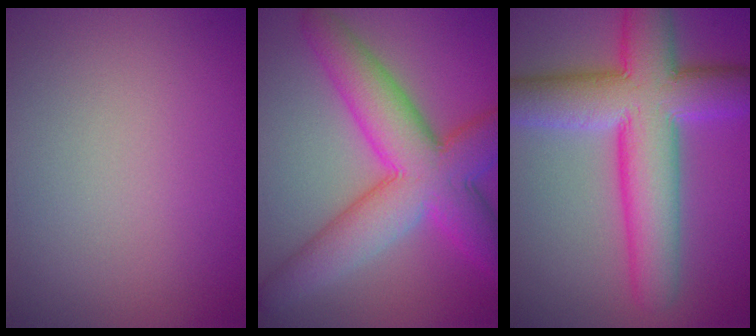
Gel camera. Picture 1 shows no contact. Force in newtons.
{"total": 9.5, "press": 9.5, "slide": 0.1}
{"total": 10.8, "press": 10.8, "slide": 0.4}